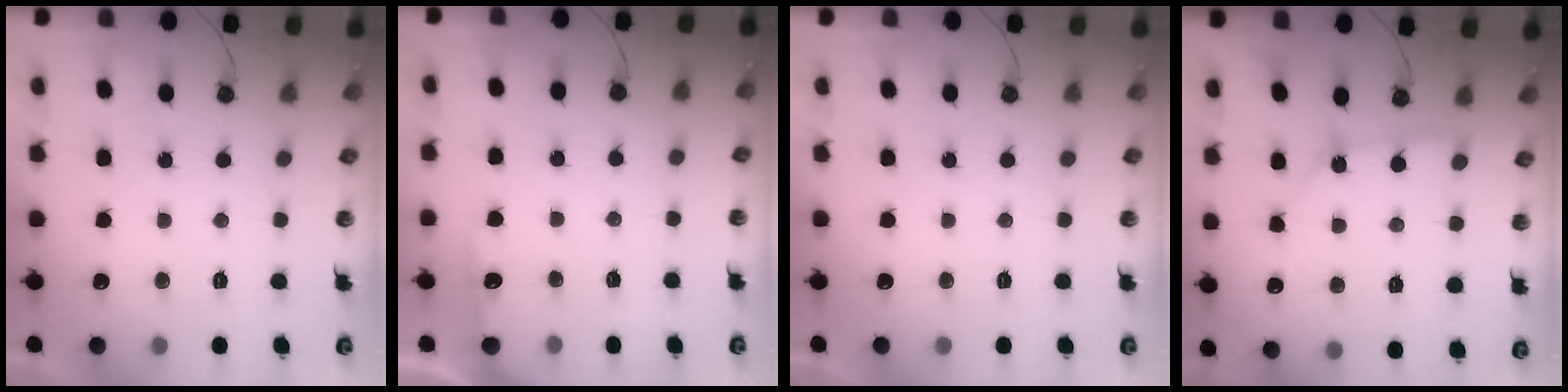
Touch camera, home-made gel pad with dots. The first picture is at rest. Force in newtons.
{"total": 4.7, "press": 4.7, "slide": 0.5}
{"total": 0.0}
{"total": 2.5, "press": 2.5, "slide": 0.3}